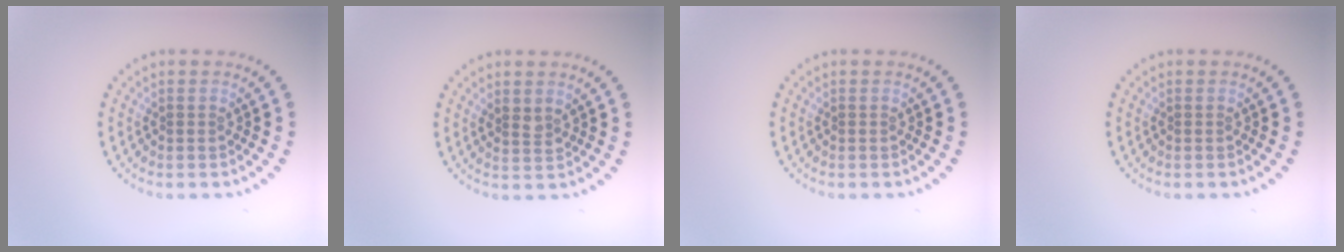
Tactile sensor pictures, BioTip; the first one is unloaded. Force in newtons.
{"total": 1.2, "press": 1.1, "slide": 0.5}
{"total": 0.0}
{"total": 0.0}